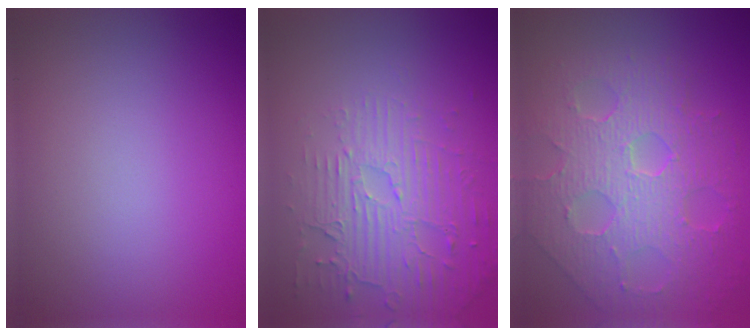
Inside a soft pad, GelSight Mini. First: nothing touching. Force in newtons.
{"total": 4.6, "press": 3.6, "slide": 2.8}
{"total": 8.0, "press": 5.6, "slide": 5.7}